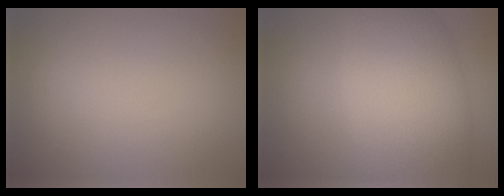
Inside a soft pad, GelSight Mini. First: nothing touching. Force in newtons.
{"total": 9.4, "press": 9.4, "slide": 0.3}